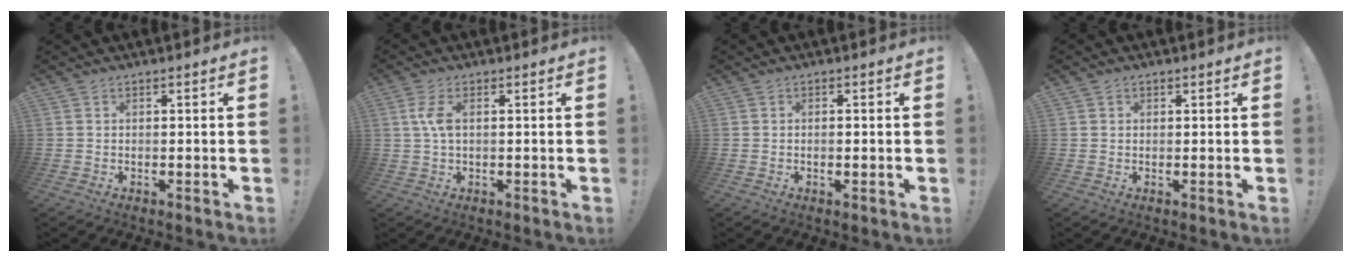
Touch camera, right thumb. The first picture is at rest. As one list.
[{"total": 4.6, "force": [0.6, 1.9, 4.2], "torque": [-0.085, -0.003, 0.006]}, {"total": 0.8, "force": [-0.3, 0.2, 0.7], "torque": [-0.011, 0.001, -0.006]}, {"total": 0.7, "force": [0.4, 0.6, 0.0], "torque": [0.005, -0.002, 0.007]}]